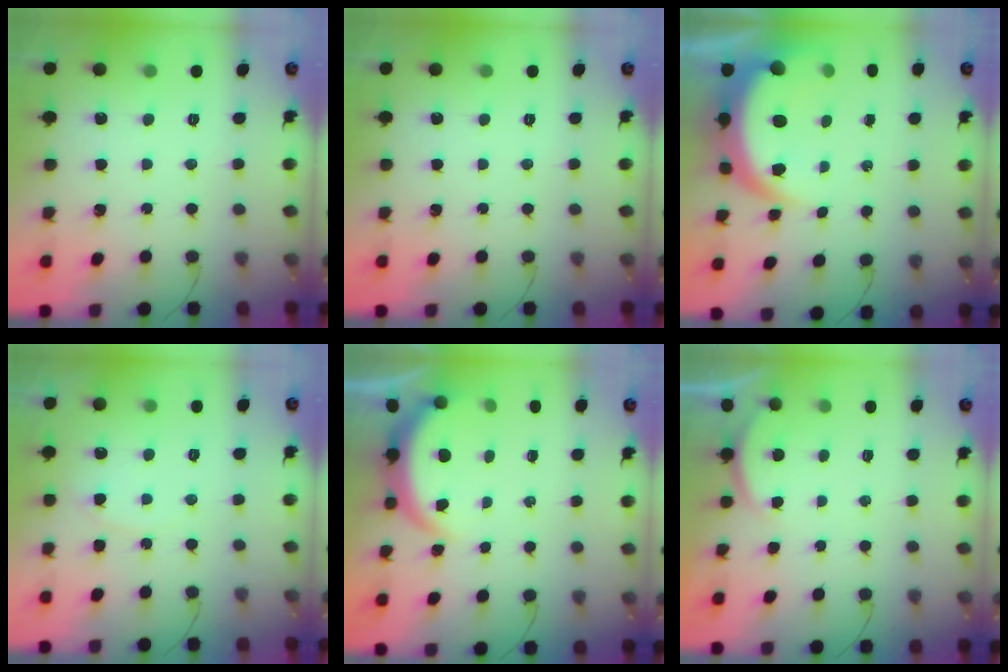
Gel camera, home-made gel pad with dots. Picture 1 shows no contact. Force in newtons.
{"total": 0.0}
{"total": 9.6, "press": 9.6, "slide": 1.1}
{"total": 5.6, "press": 5.6, "slide": 0.5}
{"total": 3.8, "press": 3.8, "slide": 0.3}
{"total": 2.0, "press": 1.9, "slide": 0.6}